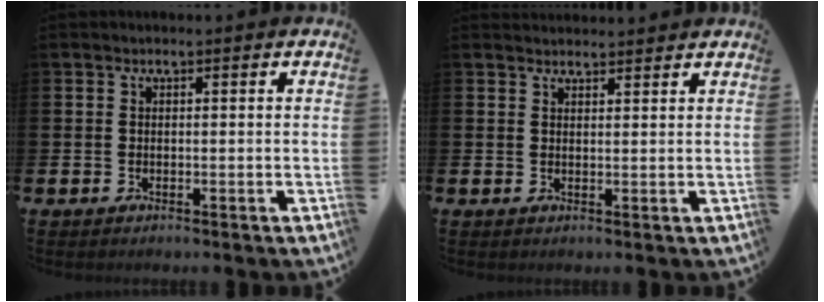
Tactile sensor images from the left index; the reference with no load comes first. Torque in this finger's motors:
{"motor_torque": [0.34, -1.80, 0.04, -0.03]}